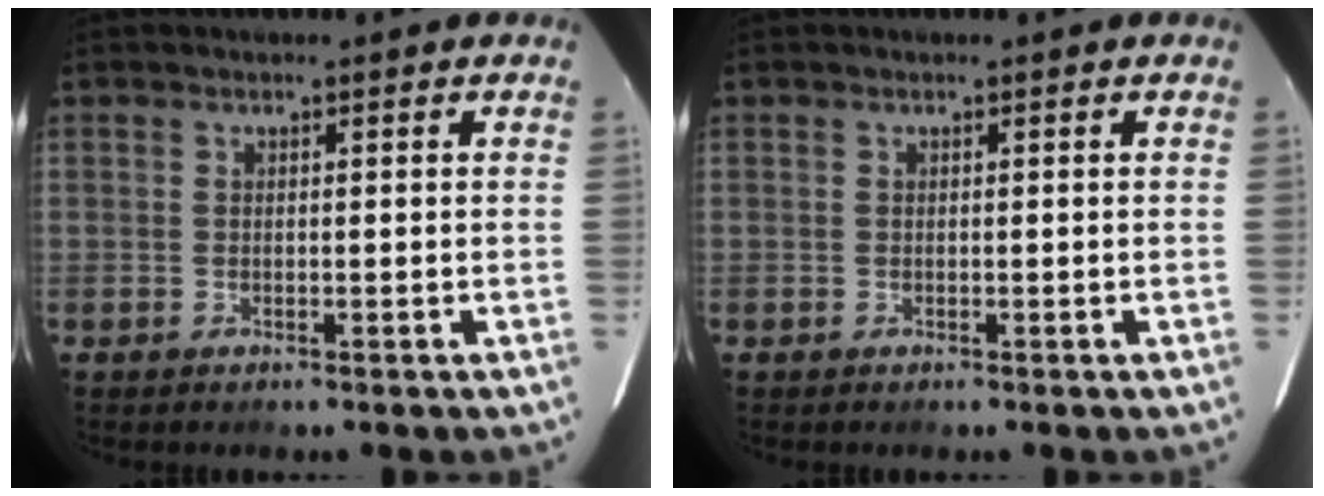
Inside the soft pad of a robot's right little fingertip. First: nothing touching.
{"total": 0.0}